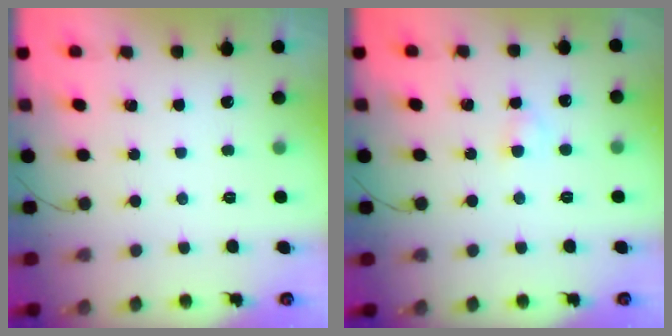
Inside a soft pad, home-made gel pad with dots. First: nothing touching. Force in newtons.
{"total": 2.5, "press": 2.3, "slide": 1.0}